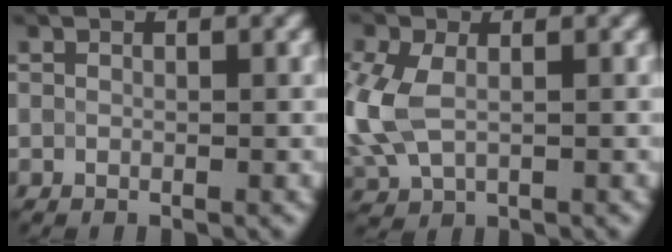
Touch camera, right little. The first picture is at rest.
{"total": 5.6, "force": [-0.1, 3.6, 4.2], "torque": [-0.126, -0.002, -0.004]}